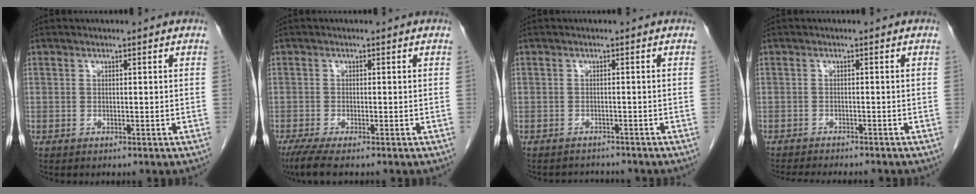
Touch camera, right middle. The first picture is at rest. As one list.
[{"total": 3.7, "force": [-2.7, 0.3, 2.6], "torque": [-0.053, -0.013, -0.052]}, {"total": 2.7, "force": [-2.6, 0.8, -0.3], "torque": [0.004, -0.006, -0.039]}, {"total": 8.5, "force": [-7.7, 1.3, 3.4], "torque": [-0.046, -0.012, -0.105]}]